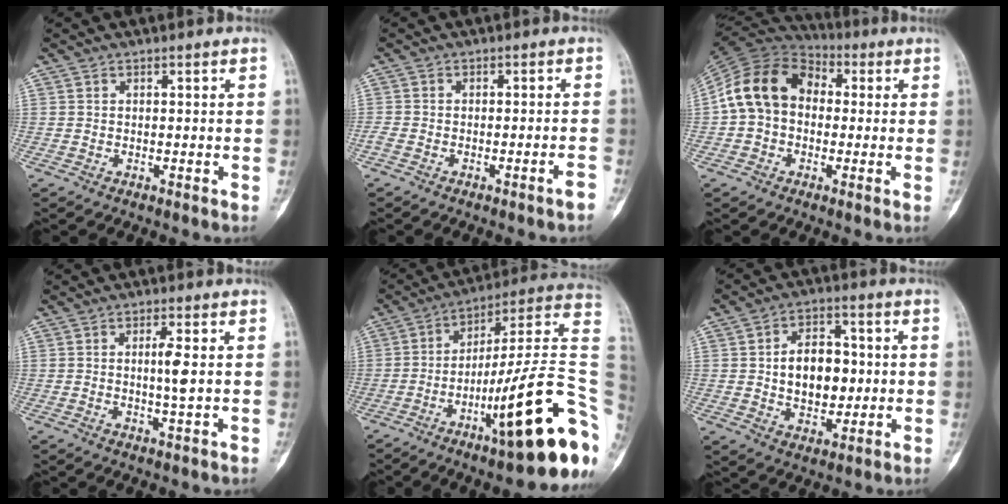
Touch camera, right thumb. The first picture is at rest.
{"total": 3.1, "force": [-2.1, 0.4, 2.3], "torque": [-0.045, 0.016, -0.034]}
{"total": 14.0, "force": [0.8, 10.8, 8.9], "torque": [-0.147, 0.038, -0.001]}
{"total": 3.9, "force": [0.2, 0.5, 3.9], "torque": [-0.076, -0.005, 0.003]}
{"total": 26.6, "force": [-8.4, 4.7, 24.7], "torque": [-0.295, 0.059, -0.122]}
{"total": 11.5, "force": [0.4, 7.7, 8.5], "torque": [-0.096, 0.009, 0.009]}